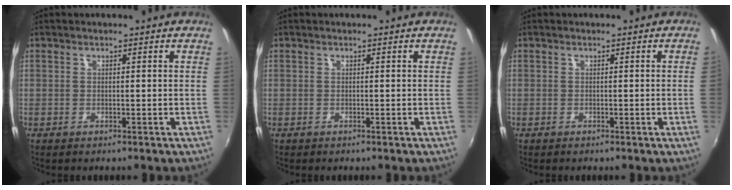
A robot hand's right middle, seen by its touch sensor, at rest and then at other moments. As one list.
[{"total": 0.0}, {"total": 0.8, "force": [0.0, -0.4, 0.6], "torque": [-0.002, -0.004, 0.000]}]